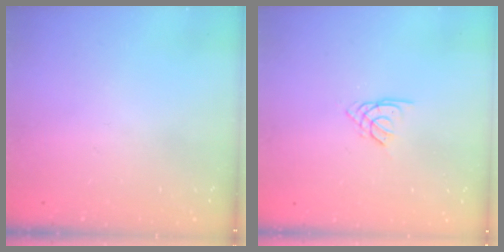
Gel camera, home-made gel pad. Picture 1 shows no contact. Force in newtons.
{"total": 2.5, "press": 2.4, "slide": 0.5}